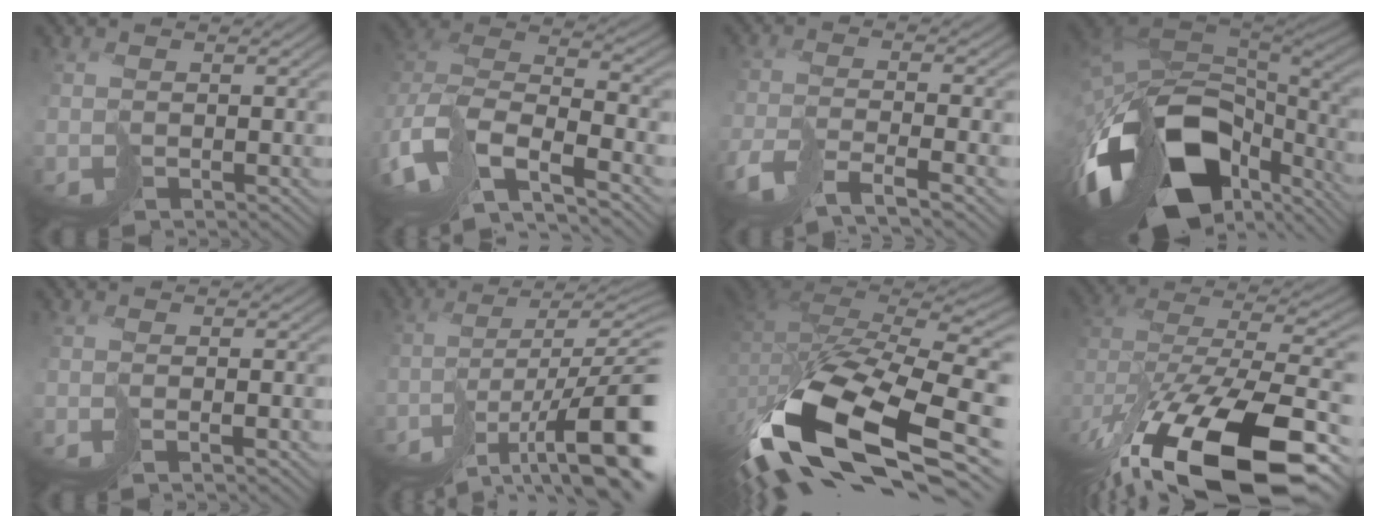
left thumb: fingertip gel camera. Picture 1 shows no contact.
{"total": 11.3, "force": [-7.1, 5.1, 7.1], "torque": [-0.162, -0.023, -0.123]}
{"total": 6.4, "force": [-4.6, 0.5, 4.4], "torque": [-0.075, -0.001, -0.100]}
{"total": 17.8, "force": [-8.5, 10.0, 12.1], "torque": [-0.270, -0.042, -0.120]}
{"total": 1.5, "force": [-1.1, -0.4, 0.9], "torque": [-0.008, 0.004, -0.023]}
{"total": 14.6, "force": [-7.3, 3.2, 12.2], "torque": [-0.188, -0.001, -0.123]}
{"total": 15.3, "force": [-7.4, 6.3, 11.8], "torque": [-0.245, -0.019, -0.129]}
{"total": 17.3, "force": [-10.4, 7.1, 11.9], "torque": [-0.239, -0.039, -0.140]}